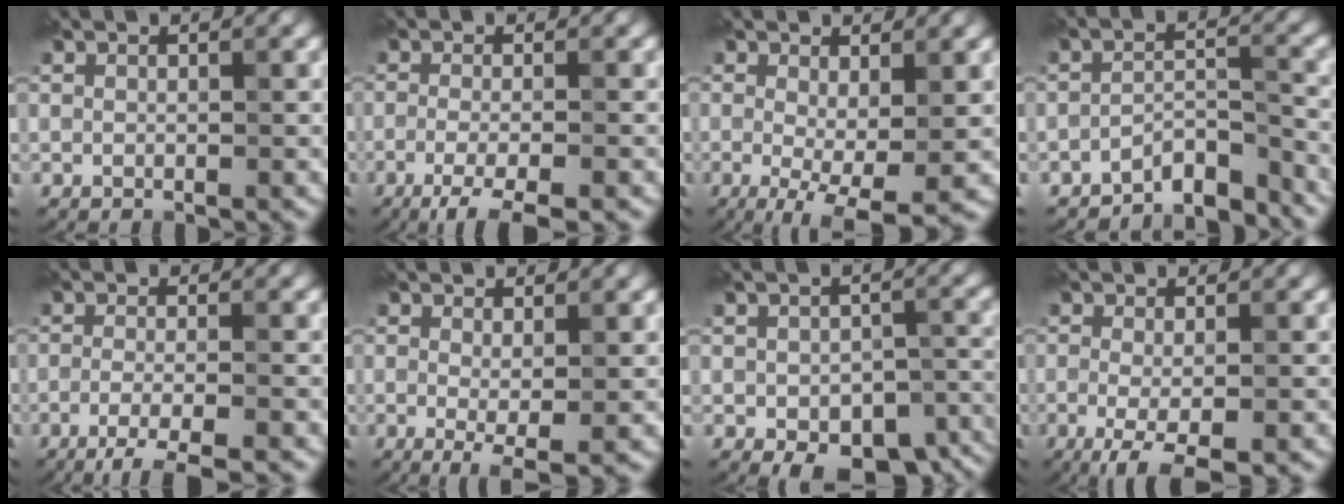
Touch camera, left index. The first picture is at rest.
{"total": 4.0, "force": [-2.2, 0.8, 3.3], "torque": [-0.056, -0.006, -0.049]}
{"total": 5.4, "force": [-1.1, 1.5, 5.1], "torque": [-0.091, -0.019, -0.014]}
{"total": 4.7, "force": [-4.3, 1.1, 1.6], "torque": [-0.019, 0.005, -0.078]}
{"total": 3.8, "force": [-2.4, 0.6, 2.8], "torque": [-0.047, -0.004, -0.054]}
{"total": 2.8, "force": [-0.2, 0.5, 2.8], "torque": [-0.048, -0.011, -0.002]}
{"total": 8.7, "force": [-4.4, 4.5, 6.0], "torque": [-0.075, -0.025, -0.048]}
{"total": 3.8, "force": [-1.4, 0.9, 3.4], "torque": [-0.064, -0.007, -0.028]}